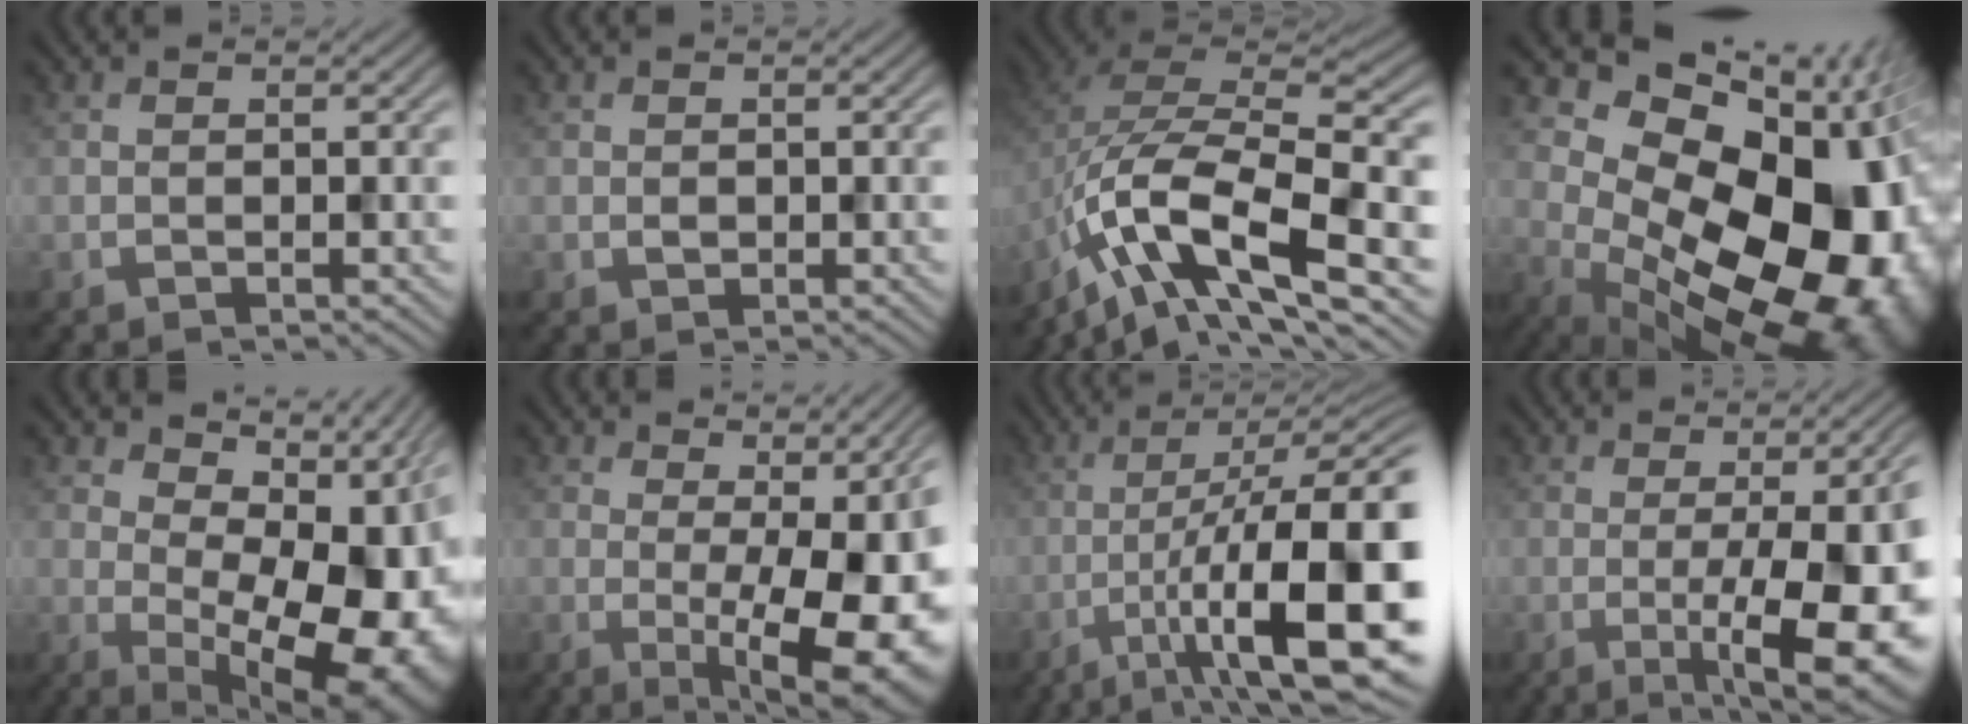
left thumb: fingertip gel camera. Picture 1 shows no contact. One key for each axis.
{"total": 0.8, "fx": 0.0, "fy": 0.7, "fz": 0.4, "tx": -0.009, "ty": -0.004, "tz": -0.001}
{"total": 14.2, "fx": -6.1, "fy": 5.9, "fz": 11.3, "tx": -0.219, "ty": -0.004, "tz": -0.115}
{"total": 19.4, "fx": 0.4, "fy": 12.6, "fz": 14.7, "tx": -0.188, "ty": -0.036, "tz": 0.046}
{"total": 16.4, "fx": 0.5, "fy": 8.9, "fz": 13.7, "tx": -0.166, "ty": -0.013, "tz": 0.037}
{"total": 13.8, "fx": -0.7, "fy": 3.9, "fz": 13.2, "tx": -0.162, "ty": 0.006, "tz": 0.004}
{"total": 17.5, "fx": -5.9, "fy": 4.5, "fz": 15.9, "tx": -0.236, "ty": -0.005, "tz": -0.089}
{"total": 15.2, "fx": -2.2, "fy": 4.6, "fz": 14.4, "tx": -0.162, "ty": 0.000, "tz": -0.026}